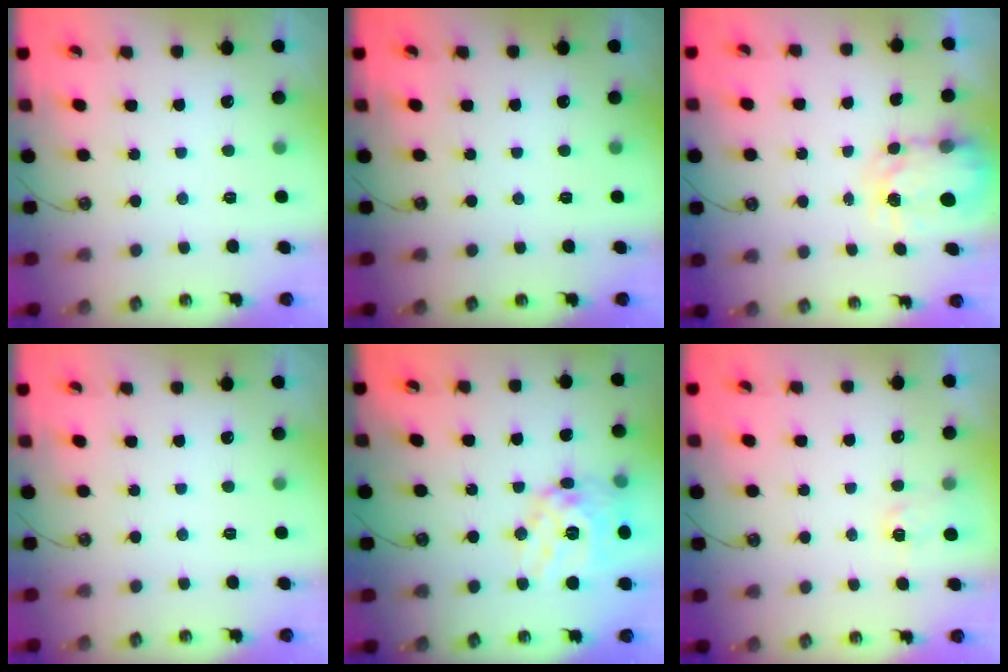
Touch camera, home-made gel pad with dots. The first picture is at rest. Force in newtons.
{"total": 0.0}
{"total": 4.9, "press": 4.9, "slide": 0.4}
{"total": 0.0}
{"total": 16.9, "press": 16.8, "slide": 1.6}
{"total": 2.9, "press": 2.9, "slide": 0.4}